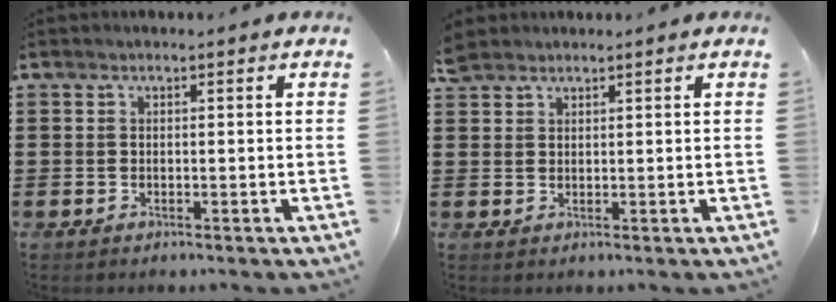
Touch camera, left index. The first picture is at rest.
{"total": 2.4, "force": [2.2, 1.0, 0.4], "torque": [-0.014, 0.004, 0.043]}